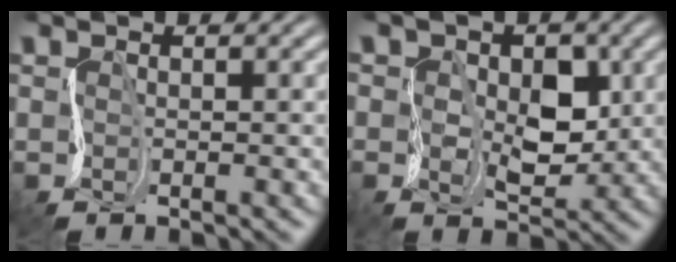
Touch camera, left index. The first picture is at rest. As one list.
[{"total": 3.6, "force": [-0.1, 2.7, 2.4], "torque": [-0.056, -0.012, 0.009]}]